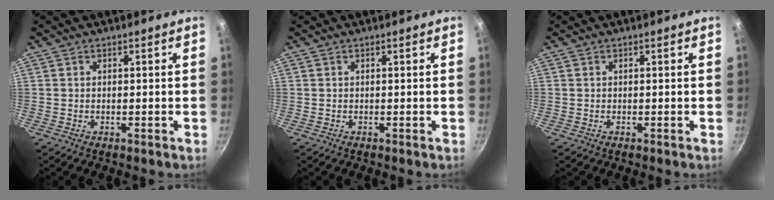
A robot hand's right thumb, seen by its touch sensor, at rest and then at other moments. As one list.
[{"total": 0.0}, {"total": 0.0}]